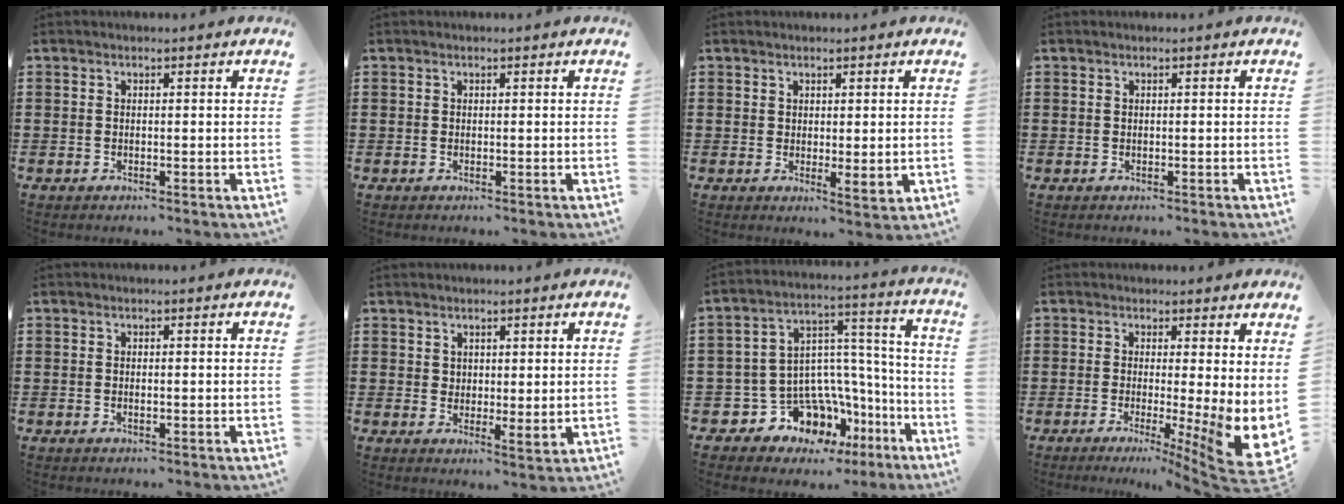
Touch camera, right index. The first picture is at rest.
{"total": 0.0}
{"total": 2.0, "force": [0.9, 0.9, 1.5], "torque": [-0.021, -0.003, 0.016]}
{"total": 0.0}
{"total": 1.1, "force": [0.2, 0.4, 1.0], "torque": [-0.019, 0.002, 0.004]}
{"total": 2.3, "force": [2.0, 1.1, 0.4], "torque": [-0.005, 0.003, 0.037]}
{"total": 9.2, "force": [-5.6, 6.8, 2.8], "torque": [-0.074, -0.006, -0.091]}
{"total": 5.1, "force": [0.3, 1.0, 5.0], "torque": [-0.063, -0.048, 0.009]}